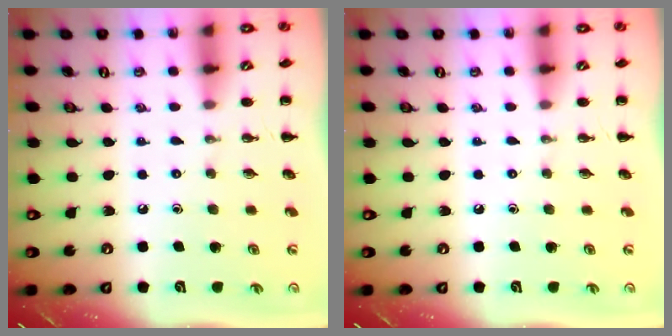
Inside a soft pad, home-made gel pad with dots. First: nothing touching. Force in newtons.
{"total": 0.0}